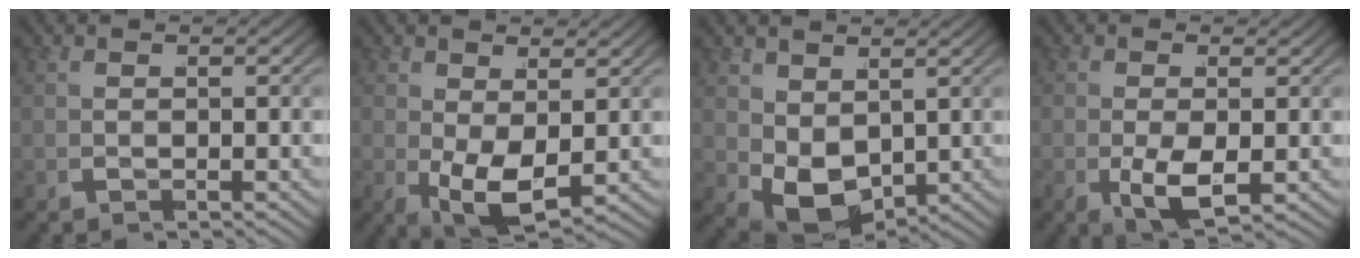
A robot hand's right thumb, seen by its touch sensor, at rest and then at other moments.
{"total": 4.8, "force": [-0.7, 3.1, 3.7], "torque": [-0.069, -0.032, -0.004]}
{"total": 6.5, "force": [-1.6, 4.7, 4.2], "torque": [-0.101, -0.050, -0.009]}
{"total": 3.5, "force": [-1.3, 2.0, 2.6], "torque": [-0.058, -0.030, -0.016]}